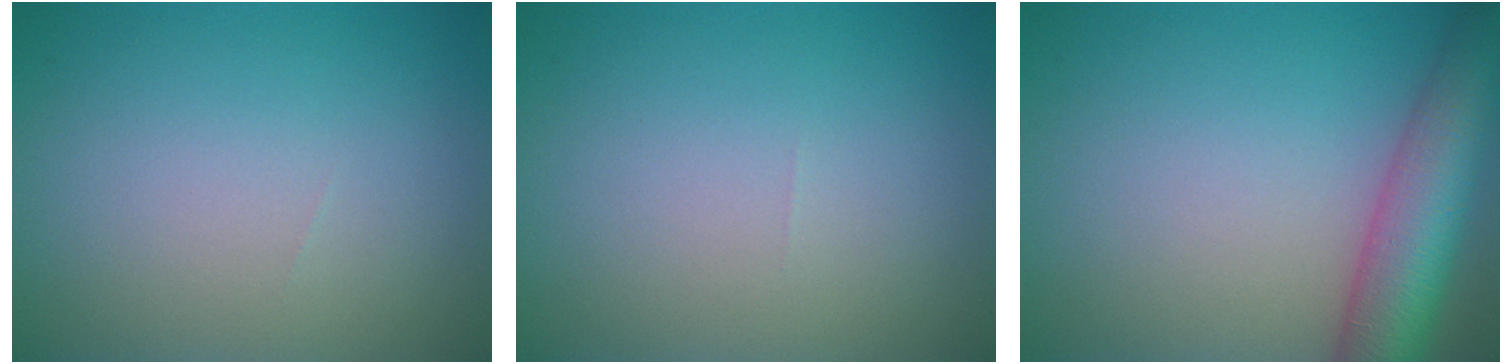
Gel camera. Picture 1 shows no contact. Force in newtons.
{"total": 0.0}
{"total": 8.2, "press": 8.2, "slide": 0.3}